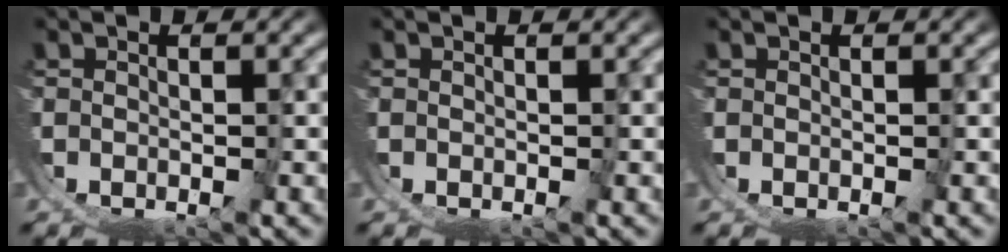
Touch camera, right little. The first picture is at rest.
{"total": 0.0}
{"total": 0.0}